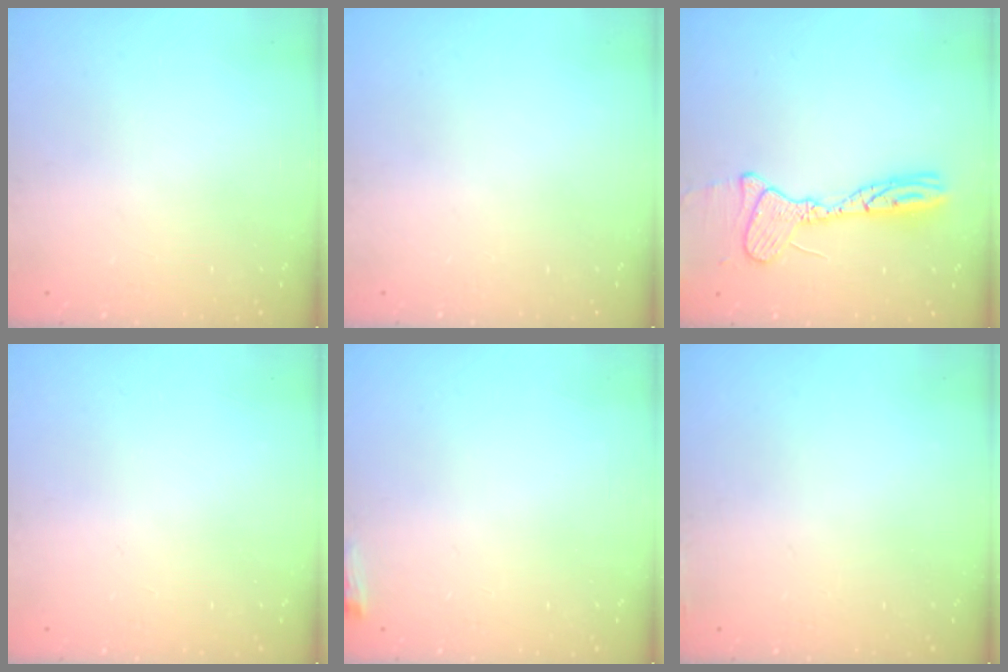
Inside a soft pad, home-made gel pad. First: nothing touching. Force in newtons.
{"total": 0.0}
{"total": 13.1, "press": 13.1, "slide": 0.3}
{"total": 0.0}
{"total": 4.7, "press": 4.6, "slide": 0.8}
{"total": 3.1, "press": 3.0, "slide": 0.8}